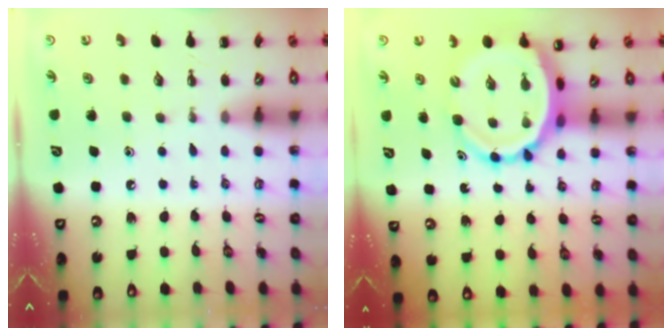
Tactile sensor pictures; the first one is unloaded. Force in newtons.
{"total": 10.8, "press": 10.2, "slide": 3.4}